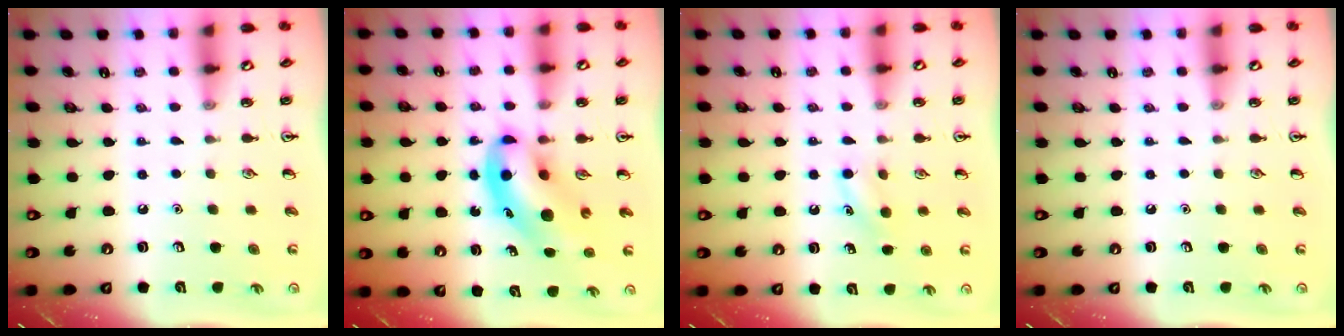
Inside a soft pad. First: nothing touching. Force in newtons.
{"total": 8.9, "press": 8.5, "slide": 2.6}
{"total": 6.0, "press": 5.7, "slide": 1.8}
{"total": 0.0}